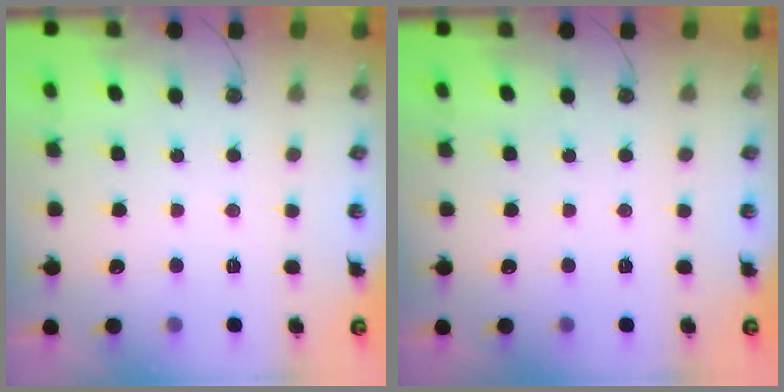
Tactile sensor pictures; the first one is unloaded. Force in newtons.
{"total": 0.0}